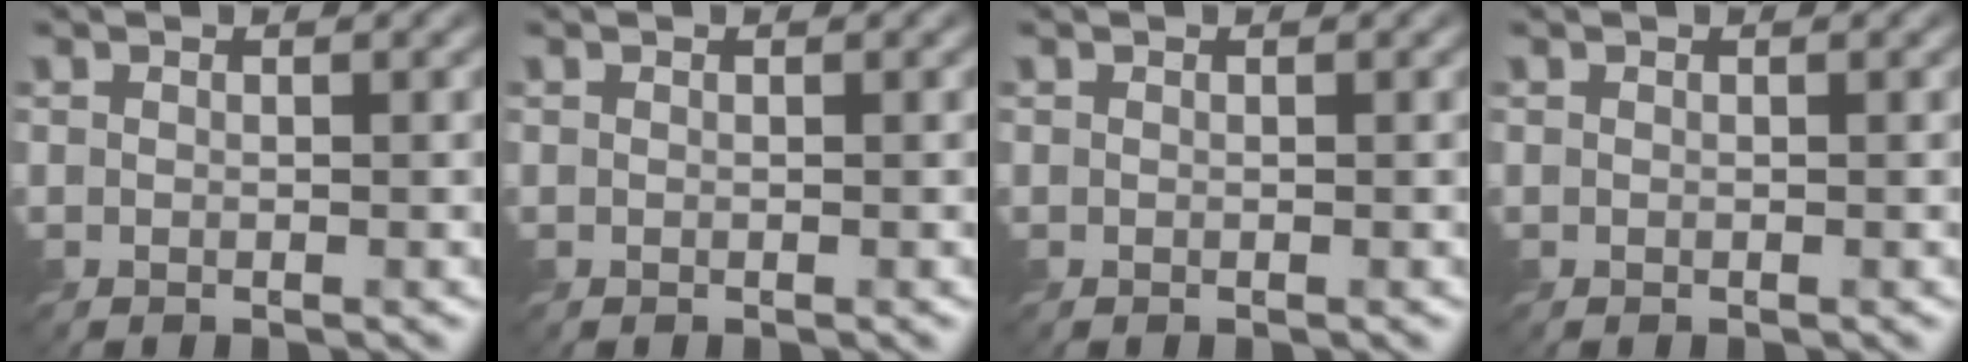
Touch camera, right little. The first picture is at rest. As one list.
[{"total": 0.0}, {"total": 0.0}, {"total": 0.0}]